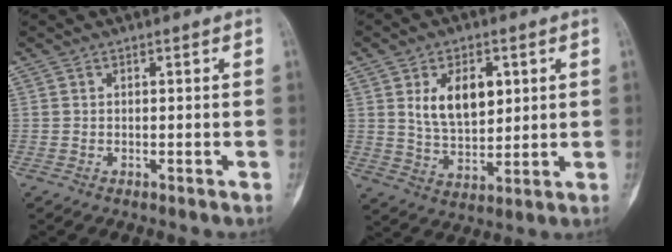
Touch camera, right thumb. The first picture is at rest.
{"total": 10.4, "force": [3.1, 6.2, 7.7], "torque": [-0.106, -0.018, 0.063]}